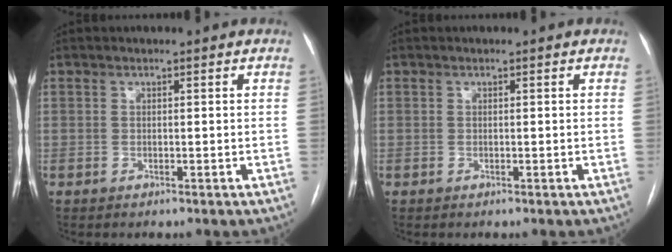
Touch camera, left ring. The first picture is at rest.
{"total": 0.0}